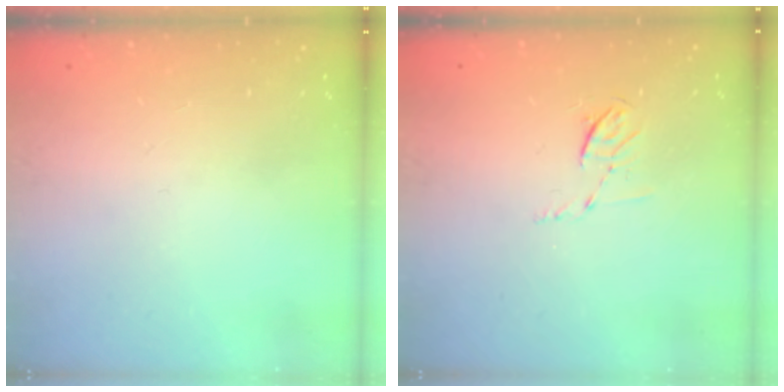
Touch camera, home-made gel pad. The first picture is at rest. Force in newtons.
{"total": 4.4, "press": 4.2, "slide": 1.5}